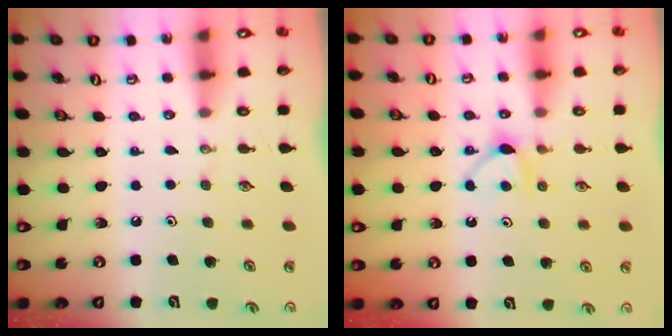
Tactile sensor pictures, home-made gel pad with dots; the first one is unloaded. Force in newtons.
{"total": 5.5, "press": 5.4, "slide": 0.7}